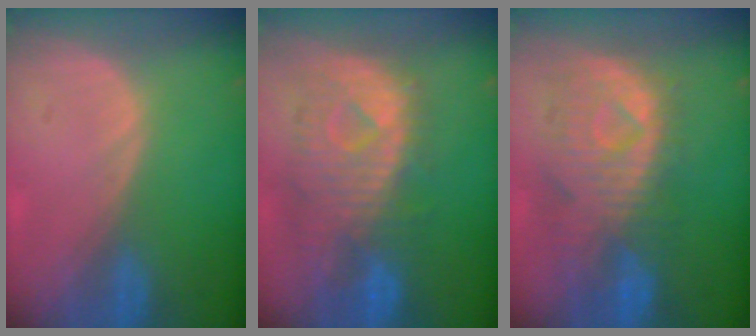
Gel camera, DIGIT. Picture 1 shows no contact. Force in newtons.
{"total": 10.6, "press": 9.5, "slide": 4.7}
{"total": 10.6, "press": 9.5, "slide": 4.8}